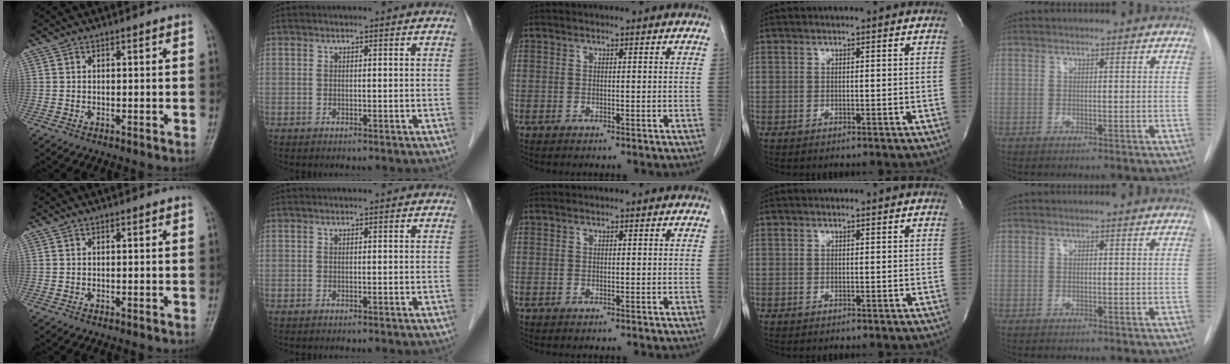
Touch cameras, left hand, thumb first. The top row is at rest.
{}